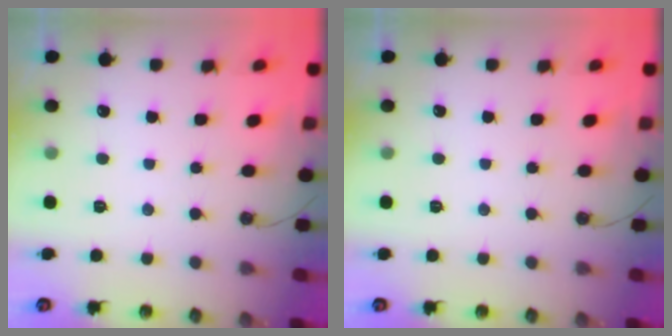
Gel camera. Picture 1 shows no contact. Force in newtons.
{"total": 0.0}